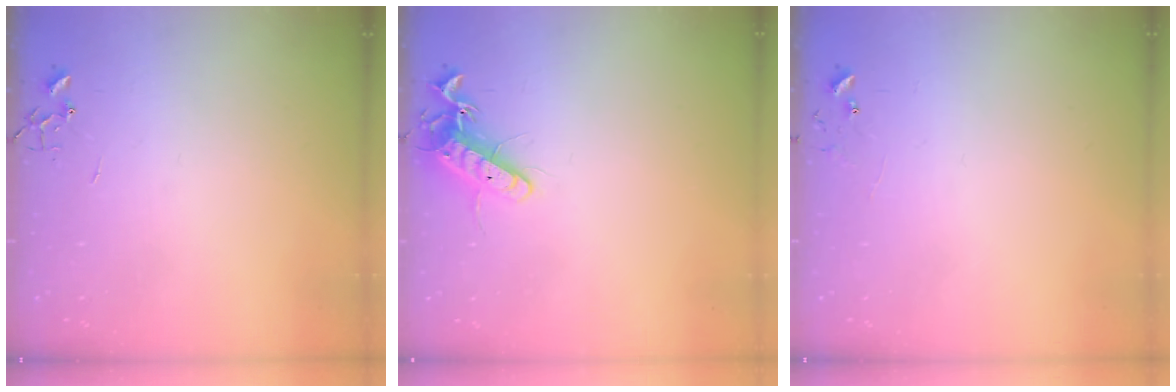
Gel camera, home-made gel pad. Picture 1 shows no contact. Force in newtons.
{"total": 12.5, "press": 12.4, "slide": 1.0}
{"total": 5.8, "press": 5.8, "slide": 0.5}